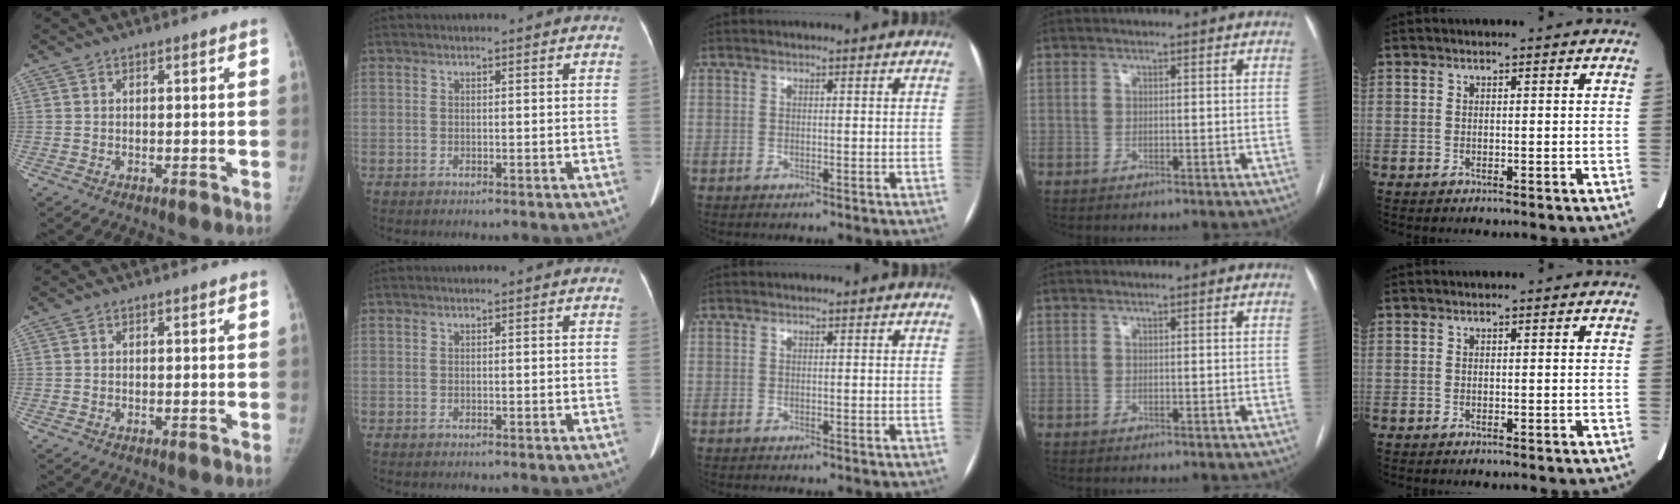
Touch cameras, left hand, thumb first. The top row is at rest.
{}